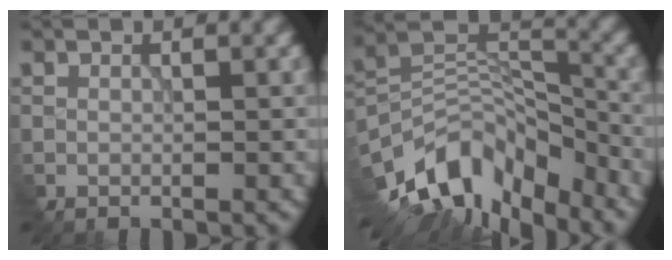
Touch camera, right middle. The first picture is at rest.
{"total": 10.7, "force": [-7.9, 4.9, 5.3], "torque": [-0.089, 0.009, -0.153]}